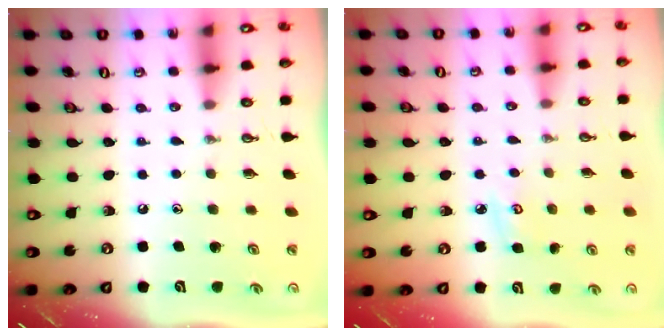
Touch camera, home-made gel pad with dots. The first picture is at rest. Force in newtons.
{"total": 3.9, "press": 3.9, "slide": 0.4}